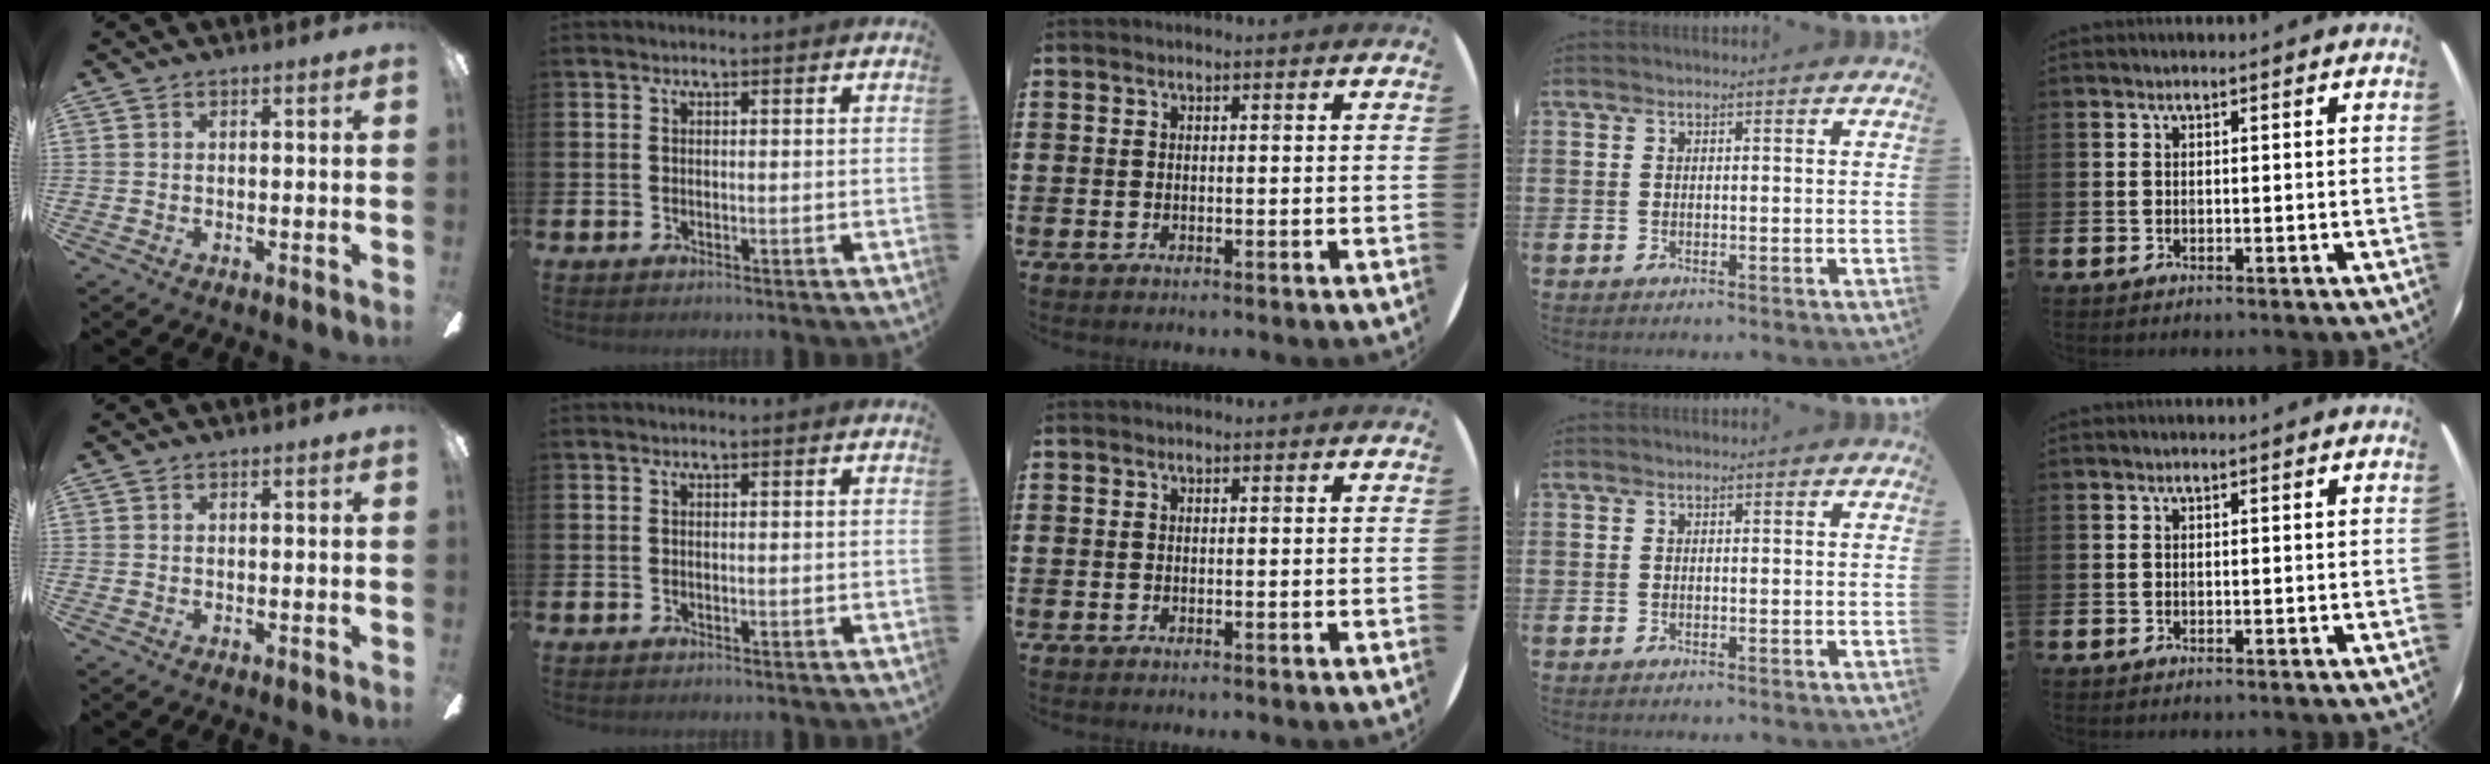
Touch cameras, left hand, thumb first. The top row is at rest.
{}